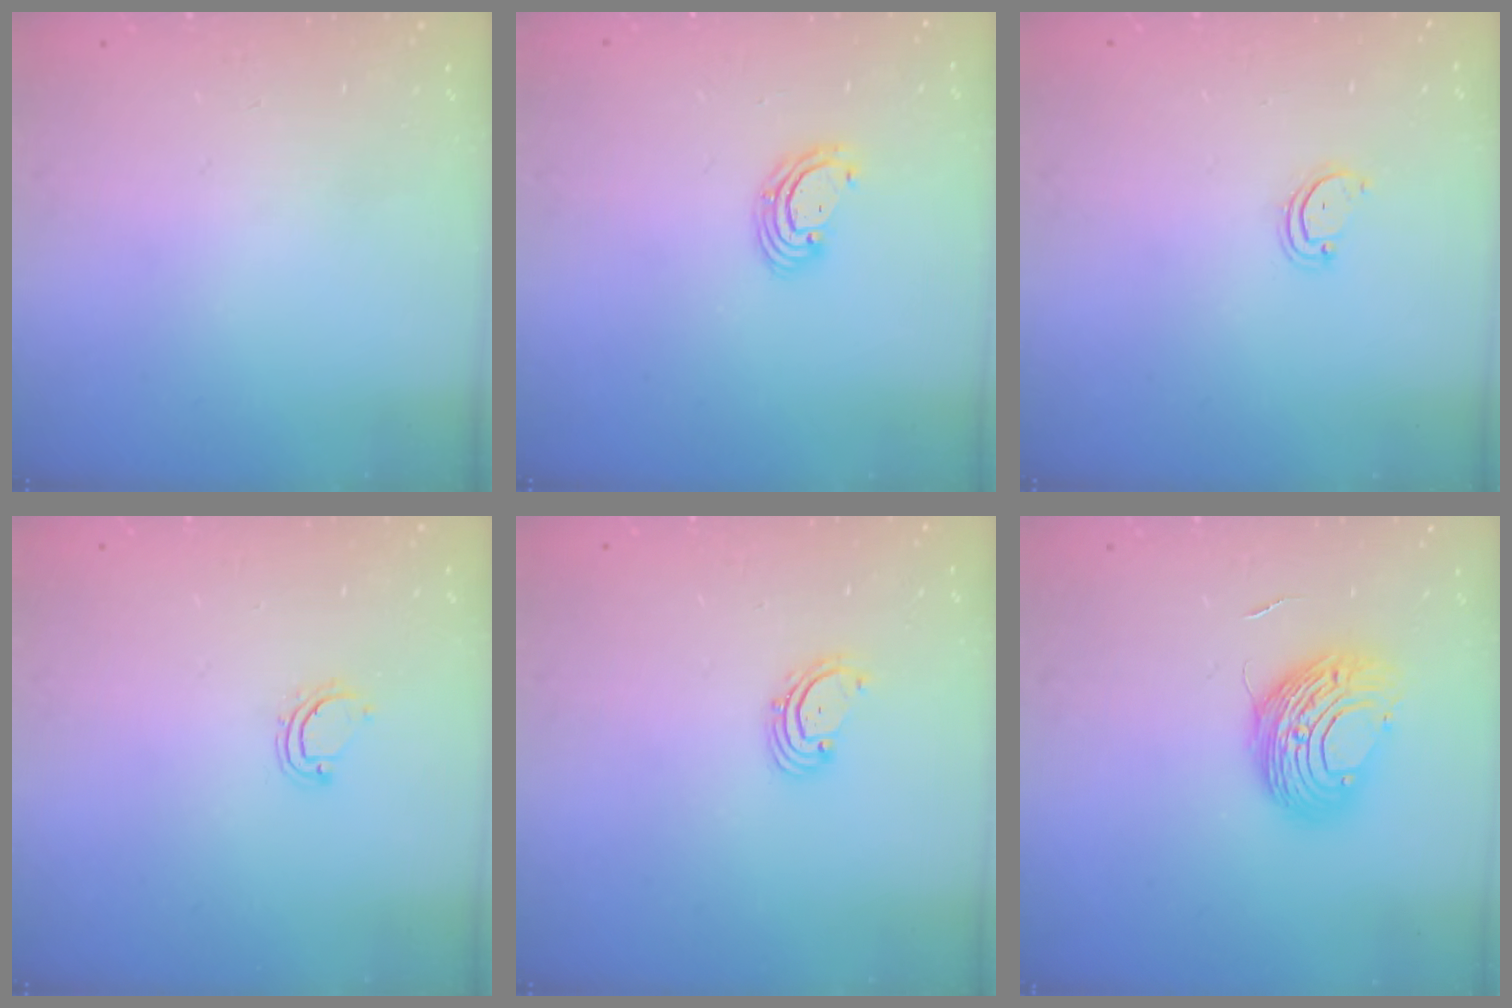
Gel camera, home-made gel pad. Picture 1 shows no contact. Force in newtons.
{"total": 3.8, "press": 3.8, "slide": 0.2}
{"total": 3.0, "press": 3.0, "slide": 0.2}
{"total": 4.2, "press": 4.2, "slide": 0.4}
{"total": 2.2, "press": 2.1, "slide": 0.7}
{"total": 10.4, "press": 10.4, "slide": 0.5}